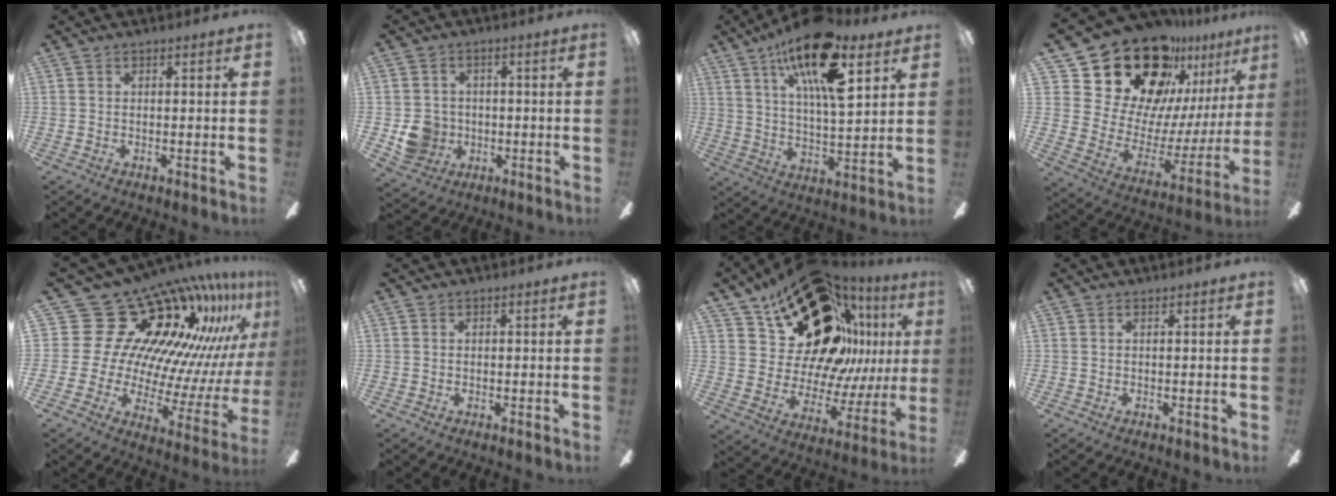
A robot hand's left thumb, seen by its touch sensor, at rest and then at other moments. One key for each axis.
{"total": 7.5, "fx": -1.2, "fy": 7.2, "fz": 2.0, "tx": -0.051, "ty": 0.010, "tz": -0.014}
{"total": 20.7, "fx": 11.8, "fy": 7.1, "fz": 15.4, "tx": -0.261, "ty": -0.042, "tz": 0.192}
{"total": 25.9, "fx": 19.7, "fy": 13.1, "fz": 10.7, "tx": -0.181, "ty": -0.146, "tz": 0.371}
{"total": 25.0, "fx": 16.4, "fy": 14.7, "fz": 11.8, "tx": -0.159, "ty": -0.178, "tz": 0.332}
{"total": 0.0}
{"total": 27.0, "fx": 14.9, "fy": 15.8, "fz": 16.1, "tx": -0.251, "ty": -0.094, "tz": 0.291}
{"total": 0.0}